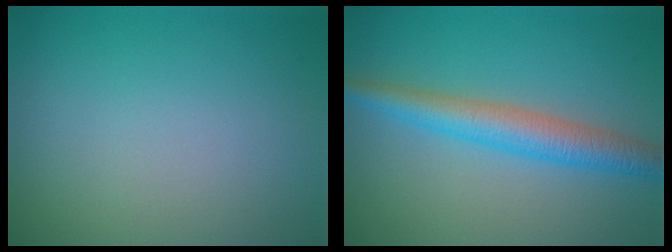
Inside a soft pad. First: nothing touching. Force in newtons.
{"total": 4.2, "press": 4.2, "slide": 0.1}